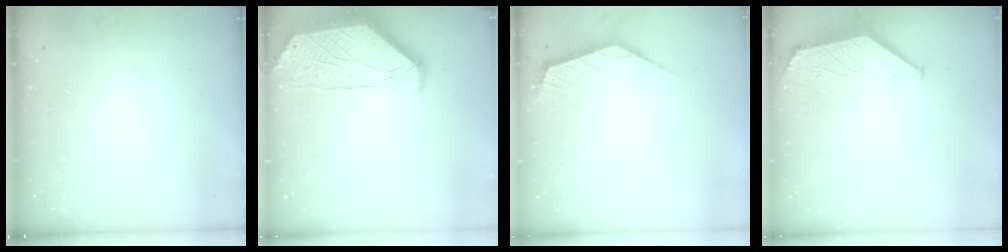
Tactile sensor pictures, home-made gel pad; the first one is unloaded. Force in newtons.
{"total": 2.5, "press": 2.5, "slide": 0.3}
{"total": 2.6, "press": 2.5, "slide": 0.7}
{"total": 1.7, "press": 1.6, "slide": 0.4}